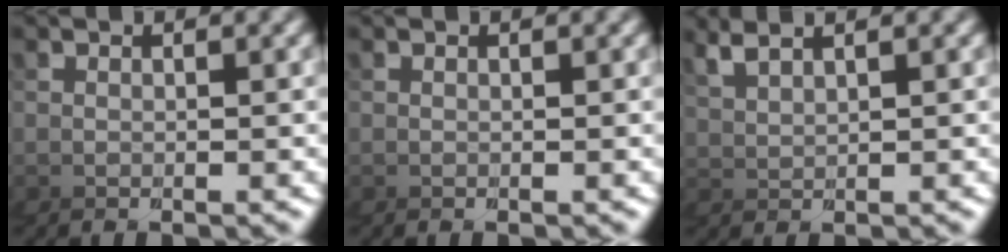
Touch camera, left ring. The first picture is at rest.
{"total": 0.0}
{"total": 2.5, "force": [2.3, 0.7, 0.4], "torque": [-0.036, 0.004, 0.038]}